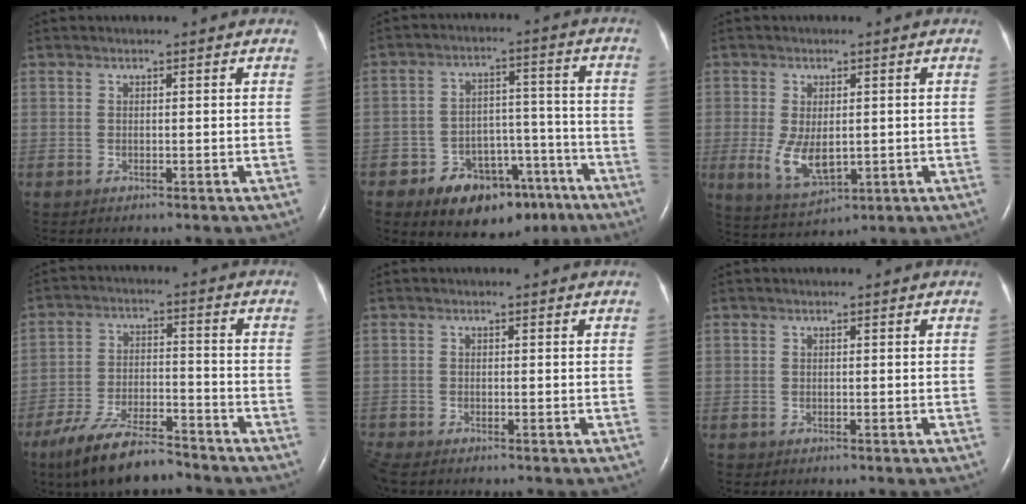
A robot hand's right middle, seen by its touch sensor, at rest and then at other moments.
{"total": 13.0, "force": [-8.4, 7.3, 6.7], "torque": [-0.076, 0.036, -0.119]}
{"total": 6.7, "force": [-0.8, 3.2, 5.9], "torque": [-0.122, -0.015, -0.002]}
{"total": 11.4, "force": [-9.1, 2.6, 6.2], "torque": [-0.117, -0.014, -0.166]}
{"total": 1.9, "force": [-1.8, 0.3, 0.7], "torque": [-0.022, -0.008, -0.034]}
{"total": 0.0}